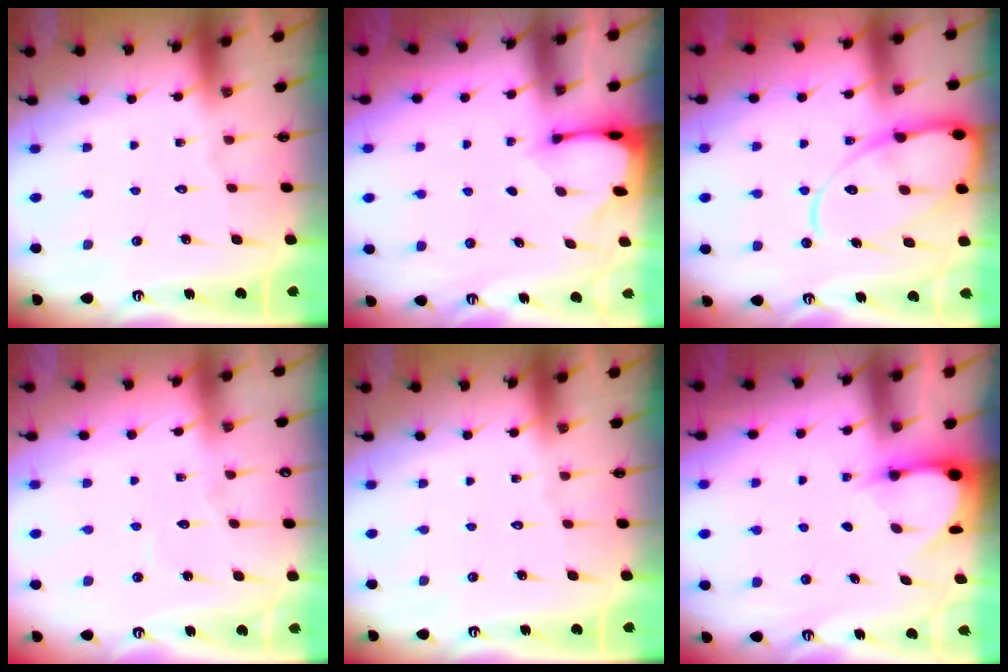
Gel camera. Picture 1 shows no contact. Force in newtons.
{"total": 2.7, "press": 2.7, "slide": 0.3}
{"total": 14.8, "press": 14.7, "slide": 1.5}
{"total": 3.5, "press": 3.5, "slide": 0.5}
{"total": 0.0}
{"total": 3.3, "press": 3.3, "slide": 0.4}